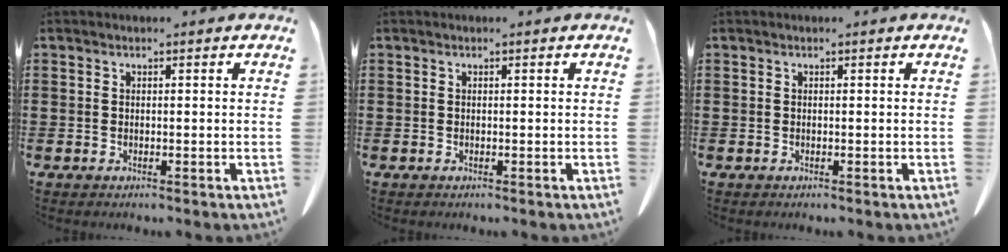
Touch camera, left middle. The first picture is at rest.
{"total": 0.0}
{"total": 0.0}